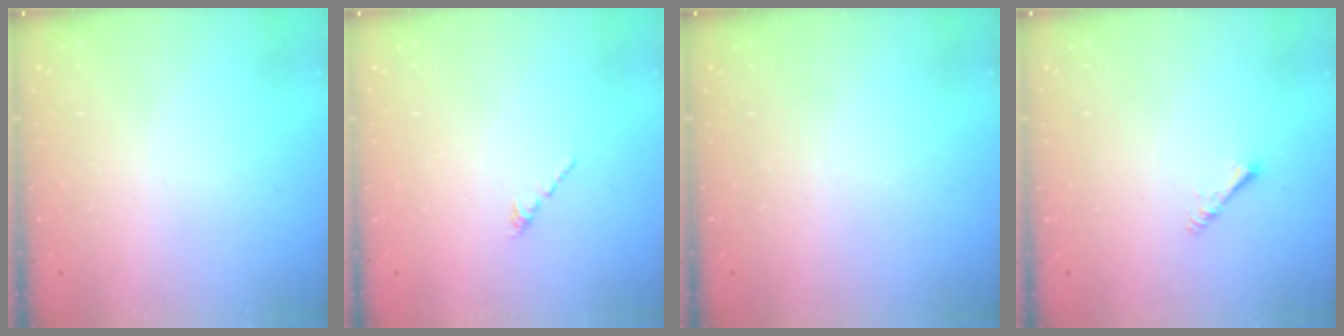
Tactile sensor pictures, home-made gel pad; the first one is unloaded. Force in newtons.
{"total": 0.6, "press": 0.5, "slide": 0.3}
{"total": 0.0}
{"total": 1.4, "press": 1.4, "slide": 0.3}